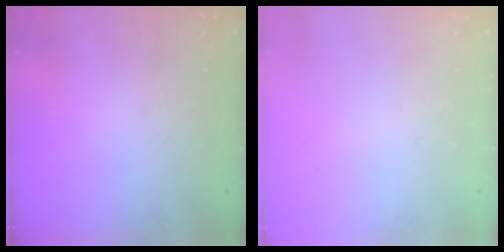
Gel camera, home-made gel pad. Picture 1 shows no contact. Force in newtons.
{"total": 0.0}